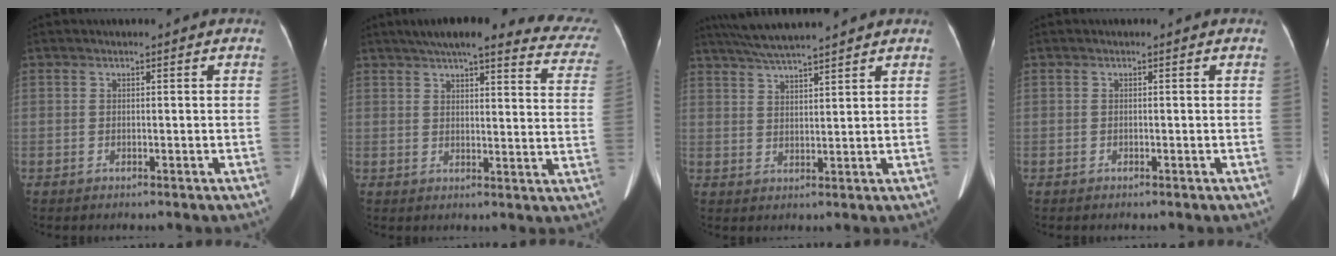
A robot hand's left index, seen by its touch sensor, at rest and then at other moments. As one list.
[{"total": 22.8, "force": [20.5, 3.5, 9.5], "torque": [-0.112, -0.031, 0.225]}, {"total": 7.8, "force": [6.9, -0.2, 3.6], "torque": [-0.064, 0.030, 0.110]}, {"total": 0.0}]